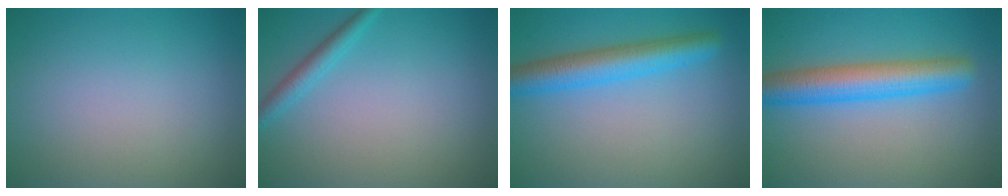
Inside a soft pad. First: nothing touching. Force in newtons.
{"total": 1.8, "press": 1.8, "slide": 0.0}
{"total": 4.8, "press": 4.8, "slide": 0.1}
{"total": 5.8, "press": 5.8, "slide": 0.1}